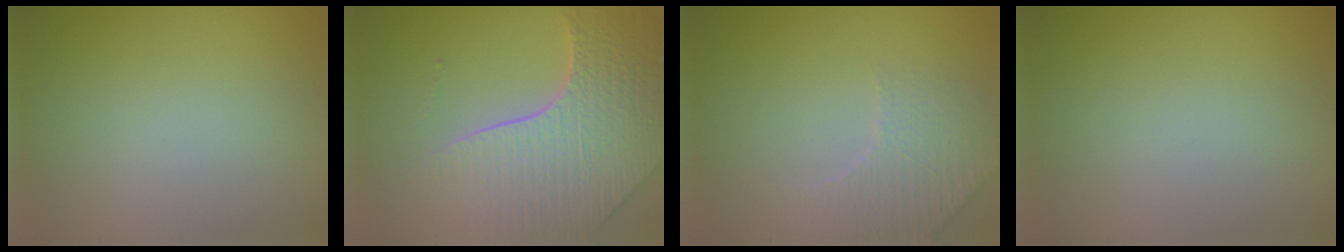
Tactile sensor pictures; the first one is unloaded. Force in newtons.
{"total": 8.0, "press": 5.7, "slide": 5.7}
{"total": 3.3, "press": 3.2, "slide": 0.9}
{"total": 0.0}